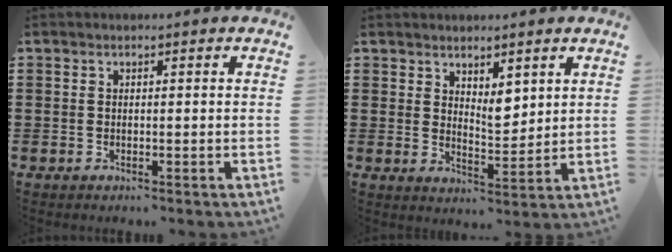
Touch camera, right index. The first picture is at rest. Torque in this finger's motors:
{"motor_torque": [-0.03, 0.26, 0.31, 0.01]}